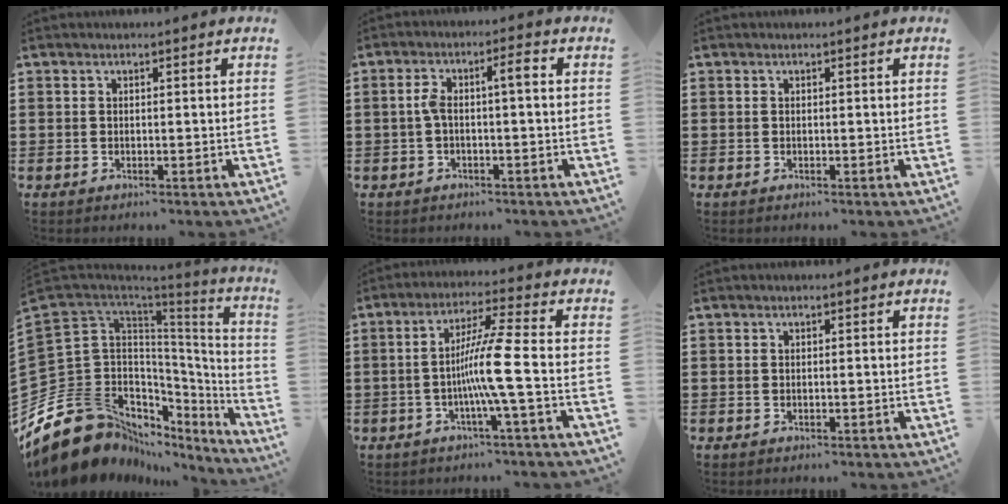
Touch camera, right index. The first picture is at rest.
{"total": 4.0, "force": [-0.1, 0.8, 3.9], "torque": [-0.080, 0.007, -0.008]}
{"total": 0.0}
{"total": 16.4, "force": [-8.6, 12.0, 7.3], "torque": [-0.186, -0.024, -0.128]}
{"total": 8.2, "force": [-1.9, -1.0, 7.9], "torque": [-0.146, -0.011, -0.042]}
{"total": 0.0}